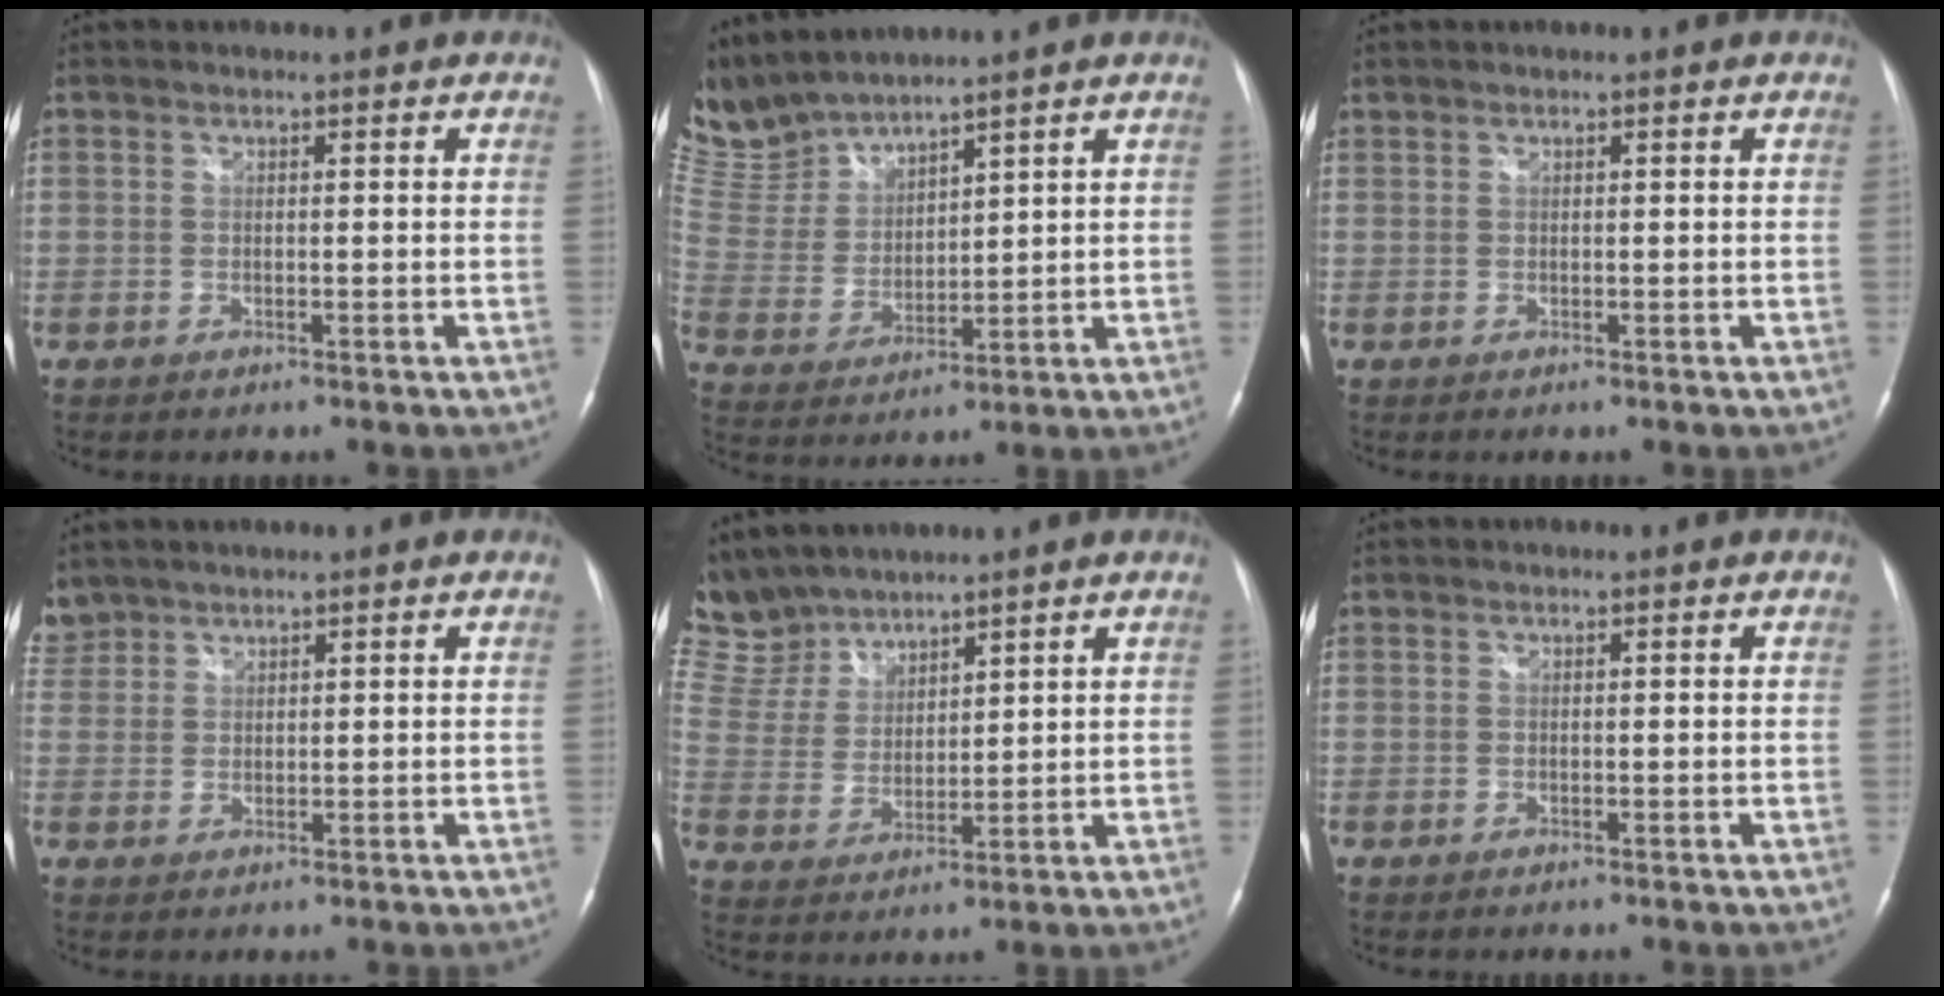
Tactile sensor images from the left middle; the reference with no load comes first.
{"total": 10.8, "force": [10.6, 1.0, 1.8], "torque": [-0.069, 0.011, 0.237]}
{"total": 0.0}
{"total": 3.4, "force": [3.0, 1.6, -0.2], "torque": [0.002, 0.013, 0.063]}
{"total": 11.1, "force": [10.3, 3.8, 1.6], "torque": [-0.054, 0.020, 0.222]}
{"total": 0.0}